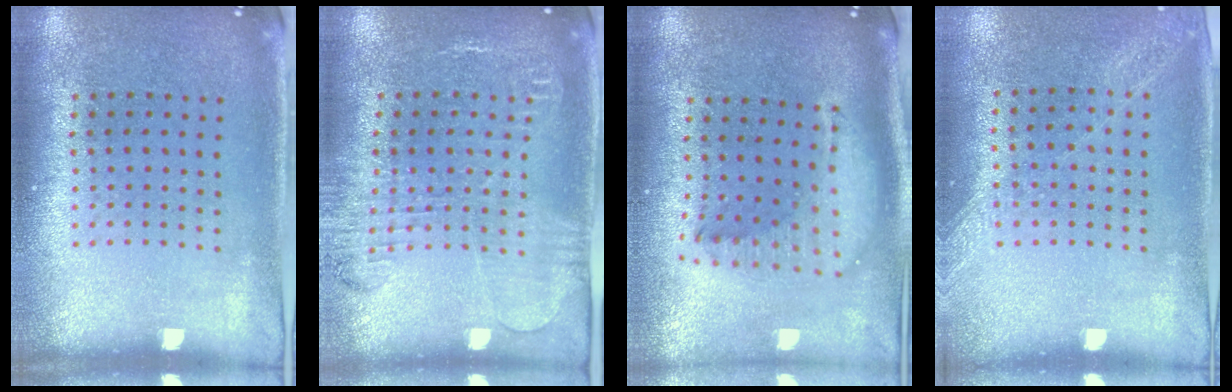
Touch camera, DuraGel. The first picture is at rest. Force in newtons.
{"total": 1.8, "press": 1.8, "slide": 0.4}
{"total": 2.2, "press": 1.7, "slide": 1.4}
{"total": 1.2, "press": 1.2, "slide": 0.2}